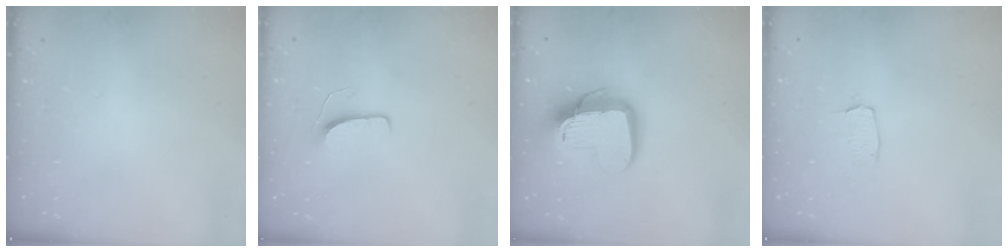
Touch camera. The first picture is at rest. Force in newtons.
{"total": 5.8, "press": 5.7, "slide": 0.4}
{"total": 15.4, "press": 15.4, "slide": 1.6}
{"total": 2.9, "press": 2.9, "slide": 0.2}